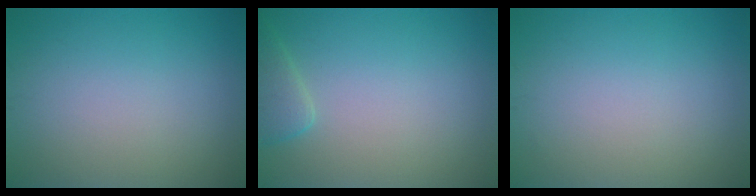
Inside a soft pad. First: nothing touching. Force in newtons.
{"total": 2.0, "press": 2.0, "slide": 0.2}
{"total": 0.0}